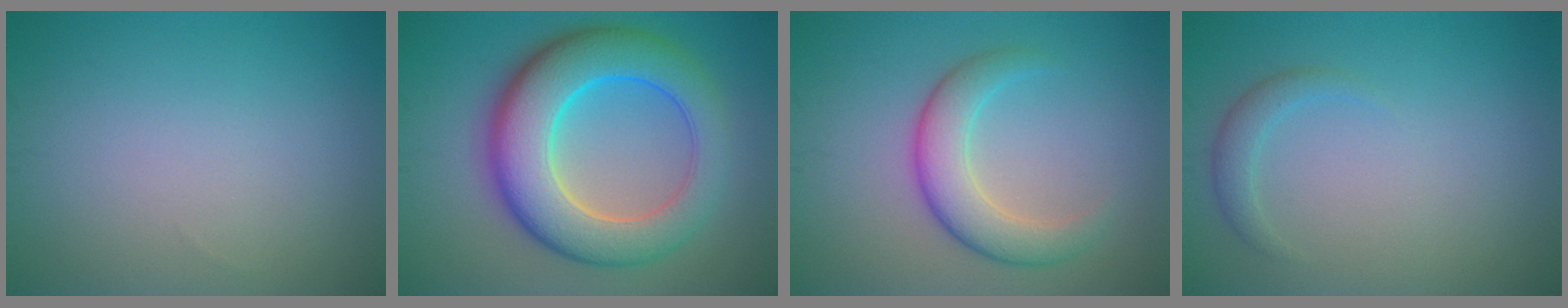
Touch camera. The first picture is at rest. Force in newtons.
{"total": 10.5, "press": 10.5, "slide": 0.1}
{"total": 4.6, "press": 4.6, "slide": 0.1}
{"total": 1.5, "press": 1.5, "slide": 0.1}